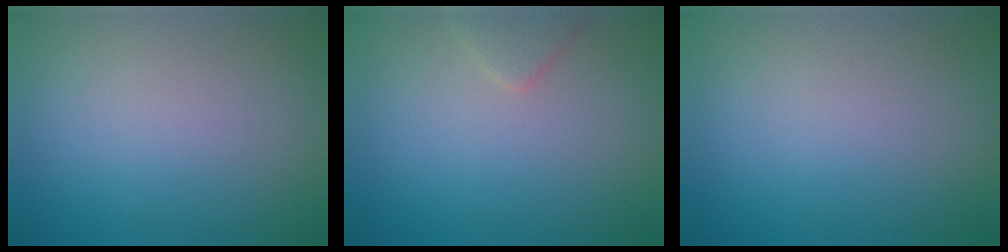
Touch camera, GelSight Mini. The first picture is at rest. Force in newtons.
{"total": 1.5, "press": 1.5, "slide": 0.1}
{"total": 0.0}